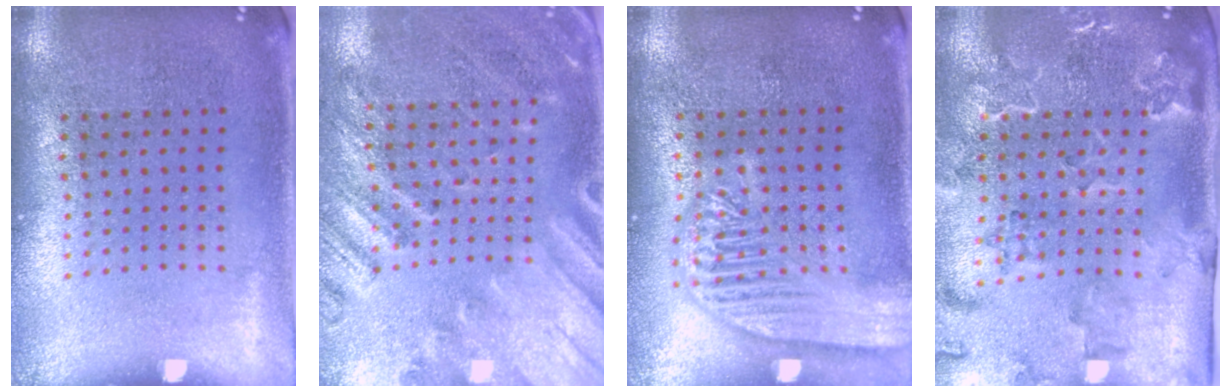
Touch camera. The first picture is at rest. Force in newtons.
{"total": 2.4, "press": 1.9, "slide": 1.5}
{"total": 3.7, "press": 3.7, "slide": 0.4}
{"total": 2.3, "press": 2.3, "slide": 0.4}